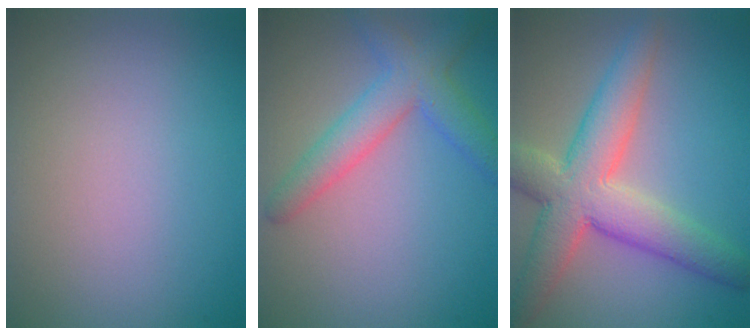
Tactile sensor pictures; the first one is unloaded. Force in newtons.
{"total": 4.2, "press": 4.2, "slide": 0.2}
{"total": 7.6, "press": 7.6, "slide": 0.5}